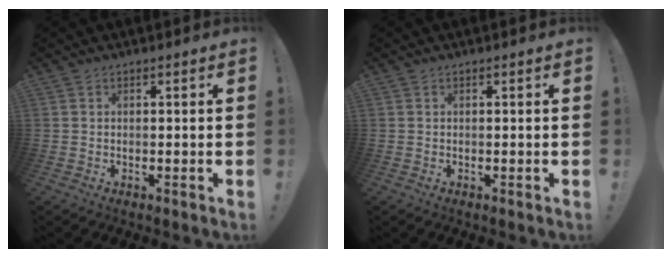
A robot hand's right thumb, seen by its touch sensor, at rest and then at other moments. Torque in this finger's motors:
{"motor_torque": [-0.18, 0.09, -0.06, 0.17, -0.12]}